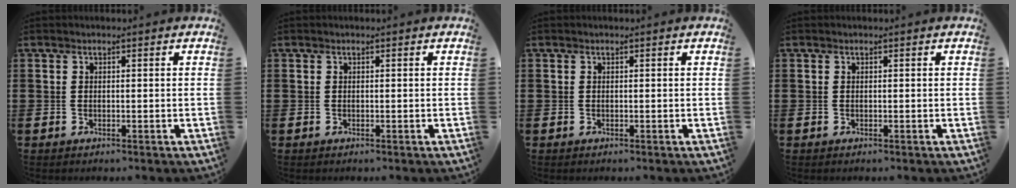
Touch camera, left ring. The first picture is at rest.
{"total": 0.0}
{"total": 0.0}
{"total": 0.0}